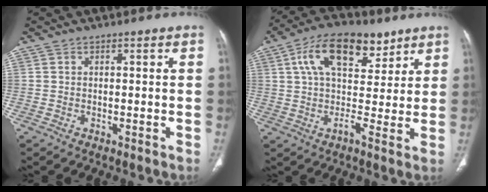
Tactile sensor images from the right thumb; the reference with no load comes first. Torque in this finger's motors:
{"motor_torque": [-0.89, 1.07, 1.36, 0.23, 0.39]}